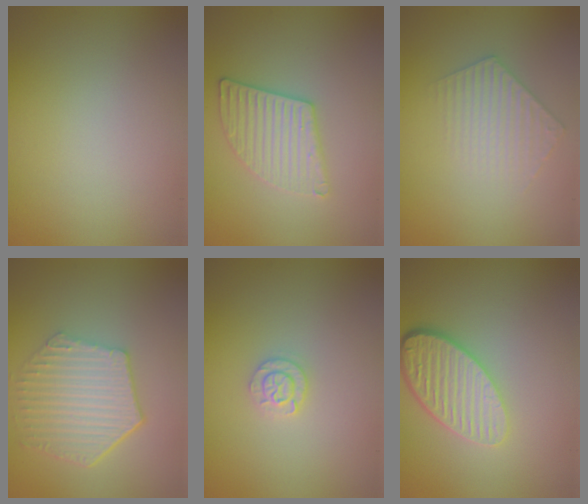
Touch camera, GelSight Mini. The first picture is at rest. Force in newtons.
{"total": 3.0, "press": 3.0, "slide": 0.4}
{"total": 2.4, "press": 2.4, "slide": 0.3}
{"total": 5.8, "press": 4.3, "slide": 3.9}
{"total": 1.7, "press": 1.7, "slide": 0.3}
{"total": 5.3, "press": 3.9, "slide": 3.6}